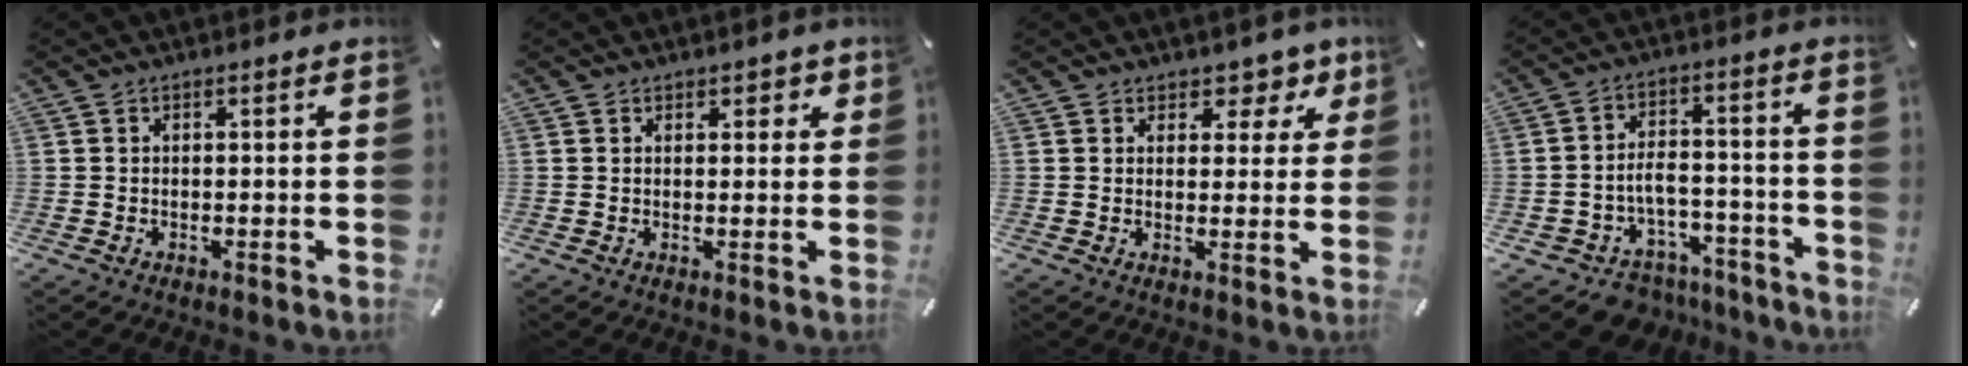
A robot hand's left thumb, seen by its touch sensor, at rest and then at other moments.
{"total": 1.8, "force": [1.0, 1.3, 0.7], "torque": [0.001, -0.002, 0.013]}
{"total": 5.4, "force": [3.5, 3.8, 1.4], "torque": [0.002, -0.027, 0.055]}
{"total": 7.1, "force": [-3.6, 5.6, 2.5], "torque": [-0.040, 0.023, -0.059]}